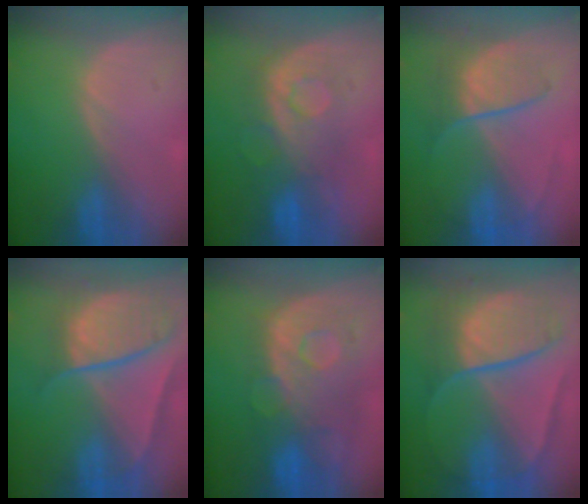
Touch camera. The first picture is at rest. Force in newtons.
{"total": 7.9, "press": 7.9, "slide": 0.1}
{"total": 6.4, "press": 6.4, "slide": 0.8}
{"total": 10.4, "press": 8.8, "slide": 5.6}
{"total": 11.2, "press": 9.7, "slide": 5.6}
{"total": 10.4, "press": 10.3, "slide": 1.1}